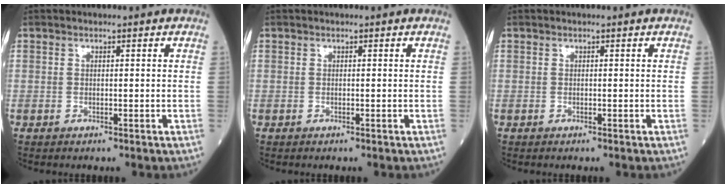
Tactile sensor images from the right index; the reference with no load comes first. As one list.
[{"total": 0.0}, {"total": 0.0}]